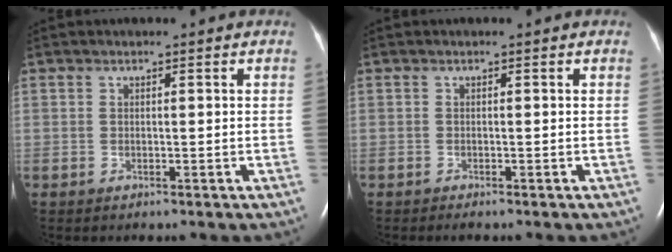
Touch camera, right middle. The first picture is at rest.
{"total": 0.0}